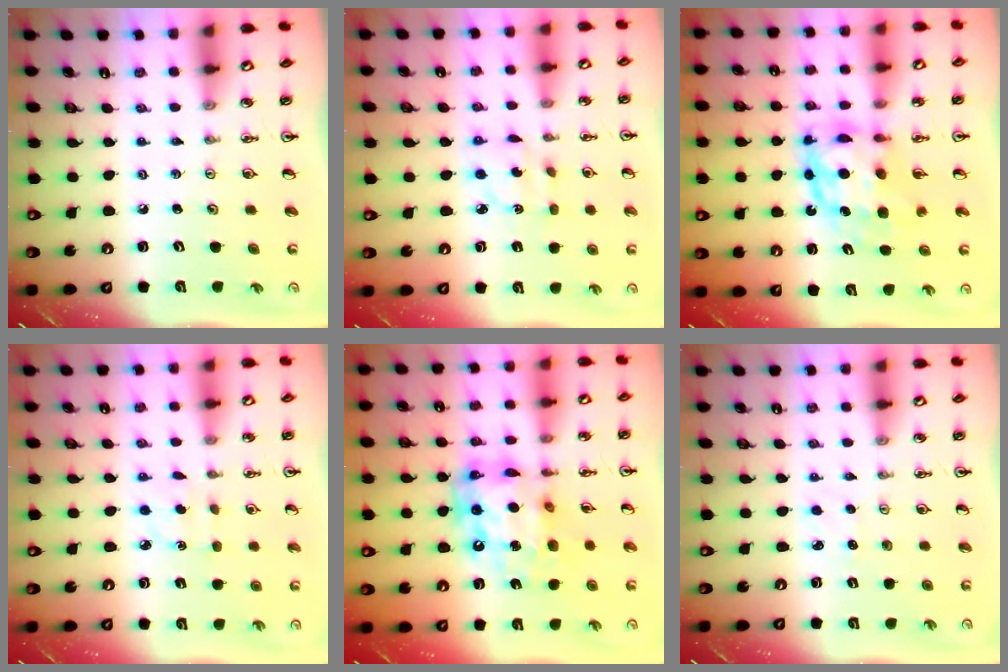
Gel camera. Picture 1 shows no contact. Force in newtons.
{"total": 3.5, "press": 3.5, "slide": 0.4}
{"total": 9.0, "press": 9.0, "slide": 1.0}
{"total": 2.8, "press": 2.7, "slide": 0.7}
{"total": 15.9, "press": 15.9, "slide": 1.5}
{"total": 2.9, "press": 2.9, "slide": 0.4}